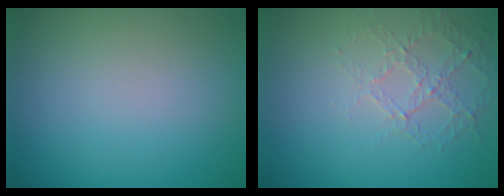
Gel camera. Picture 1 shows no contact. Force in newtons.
{"total": 1.6, "press": 1.1, "slide": 1.2}